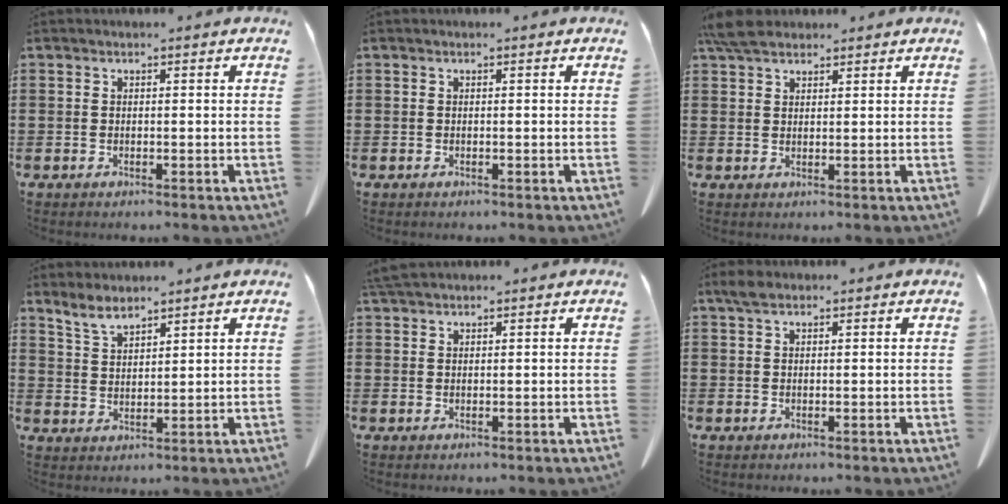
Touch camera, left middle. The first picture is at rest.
{"total": 0.0}
{"total": 4.6, "force": [3.8, 1.6, 2.1], "torque": [-0.043, -0.003, 0.071]}
{"total": 3.8, "force": [3.3, 0.9, 1.6], "torque": [-0.042, -0.007, 0.062]}
{"total": 2.3, "force": [2.1, 0.4, 1.0], "torque": [-0.027, 0.002, 0.041]}
{"total": 2.0, "force": [1.4, 0.9, 1.1], "torque": [-0.027, 0.004, 0.026]}